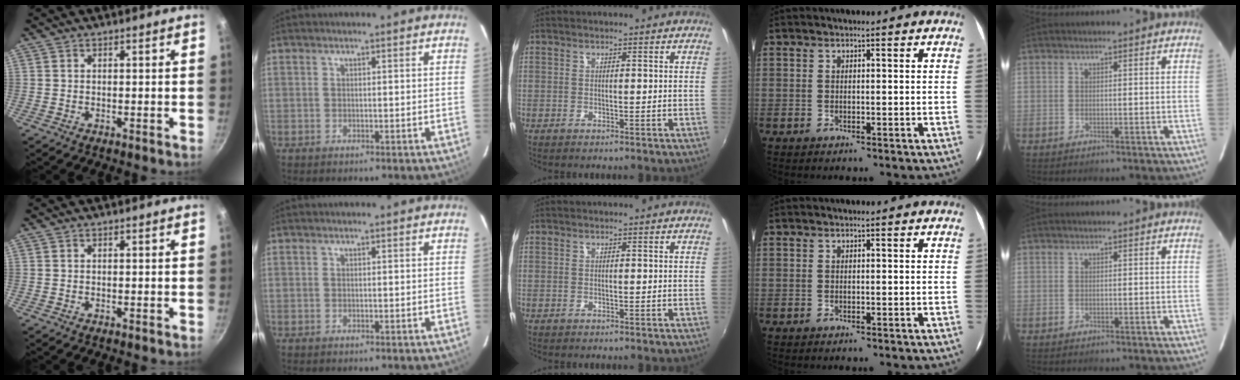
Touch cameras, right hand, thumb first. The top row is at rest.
{}